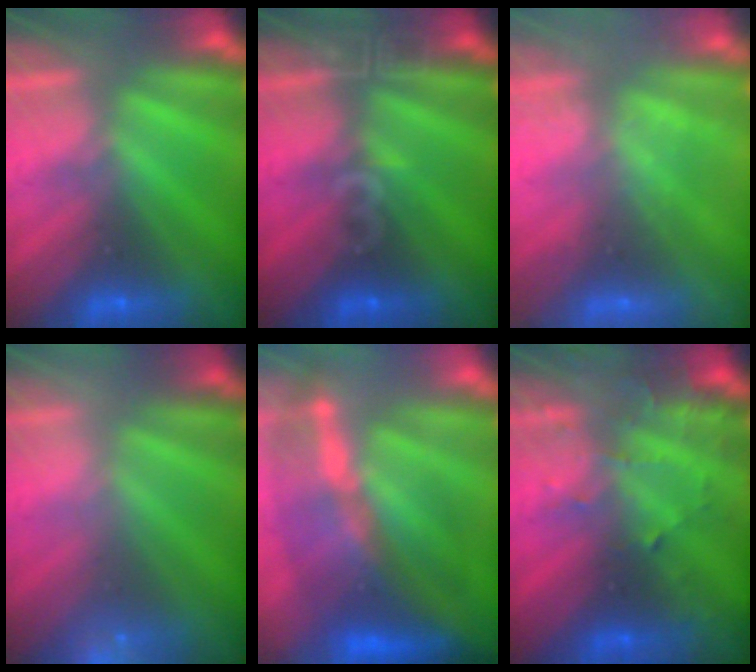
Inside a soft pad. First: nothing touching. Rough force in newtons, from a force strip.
{"total": 3.1}
{"total": 2.3}
{"total": 2.1}
{"total": 10.3}
{"total": 3.2}